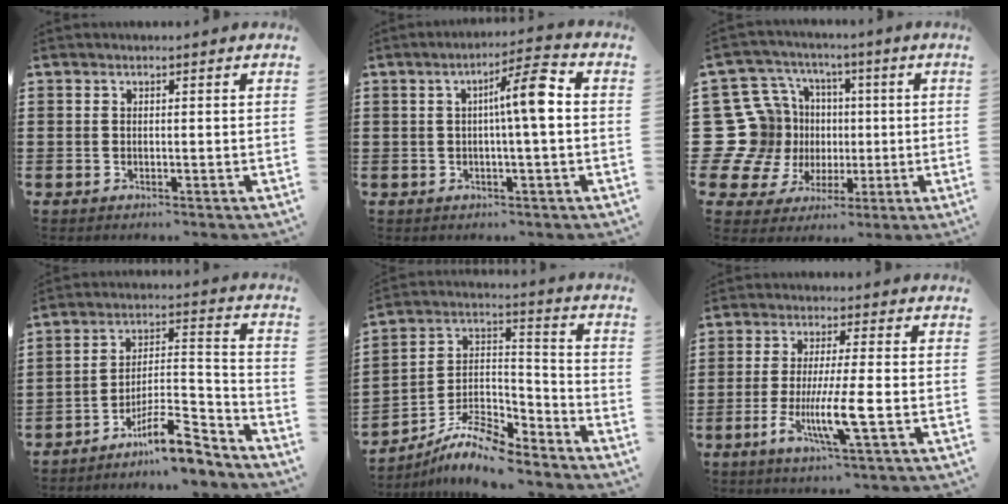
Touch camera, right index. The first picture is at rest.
{"total": 7.1, "force": [0.6, 0.8, 7.1], "torque": [-0.116, -0.002, 0.000]}
{"total": 14.9, "force": [0.0, 14.4, 4.0], "torque": [-0.149, -0.011, 0.035]}
{"total": 10.3, "force": [-8.5, 1.8, 5.6], "torque": [-0.077, 0.025, -0.156]}
{"total": 9.4, "force": [-8.2, 2.3, 4.0], "torque": [-0.081, 0.016, -0.161]}
{"total": 8.5, "force": [-2.4, 0.3, 8.2], "torque": [-0.170, -0.025, -0.048]}